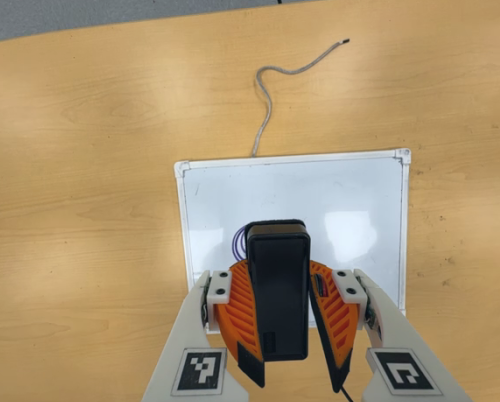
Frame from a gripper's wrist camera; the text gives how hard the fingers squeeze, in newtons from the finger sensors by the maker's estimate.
{"total": 11.7, "left": 10.4, "right": 13.1}